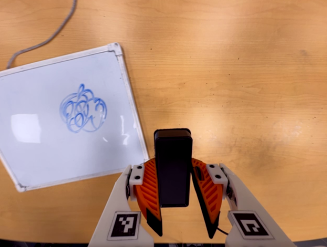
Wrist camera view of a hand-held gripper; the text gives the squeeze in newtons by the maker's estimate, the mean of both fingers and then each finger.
{"total": 5.3, "left": 4.8, "right": 5.8}